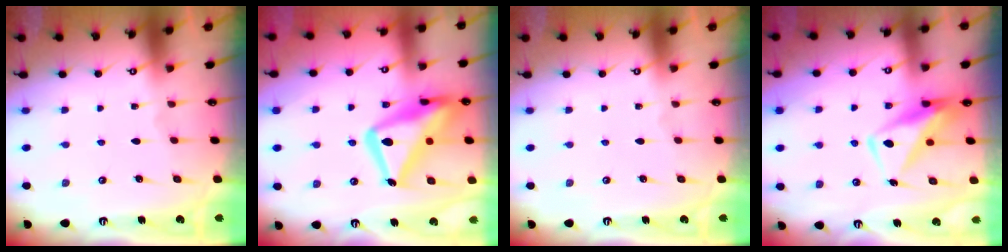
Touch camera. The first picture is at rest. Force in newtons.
{"total": 22.2, "press": 22.2, "slide": 1.8}
{"total": 0.0}
{"total": 8.9, "press": 8.9, "slide": 0.9}